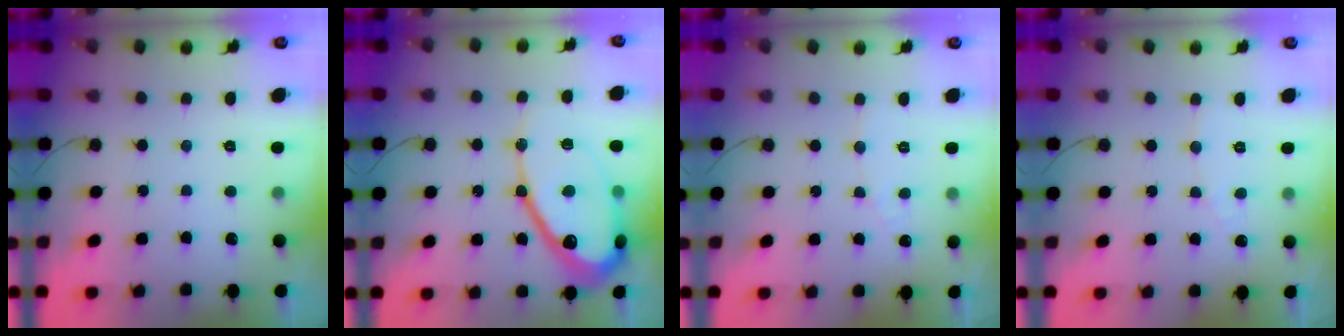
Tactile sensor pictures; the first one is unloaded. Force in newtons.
{"total": 18.7, "press": 18.6, "slide": 2.0}
{"total": 3.4, "press": 3.4, "slide": 0.4}
{"total": 3.4, "press": 3.4, "slide": 0.4}